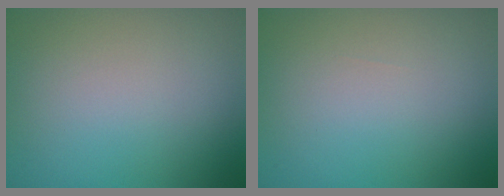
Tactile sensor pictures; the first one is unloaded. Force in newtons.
{"total": 0.0}